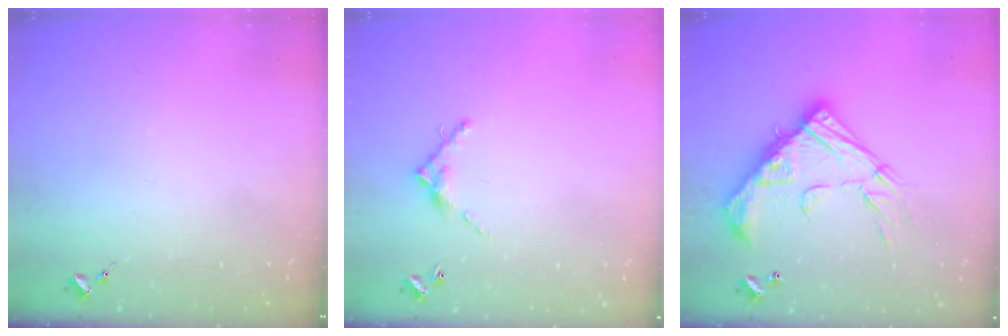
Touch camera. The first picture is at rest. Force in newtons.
{"total": 7.0, "press": 7.0, "slide": 0.2}
{"total": 20.3, "press": 20.3, "slide": 1.7}